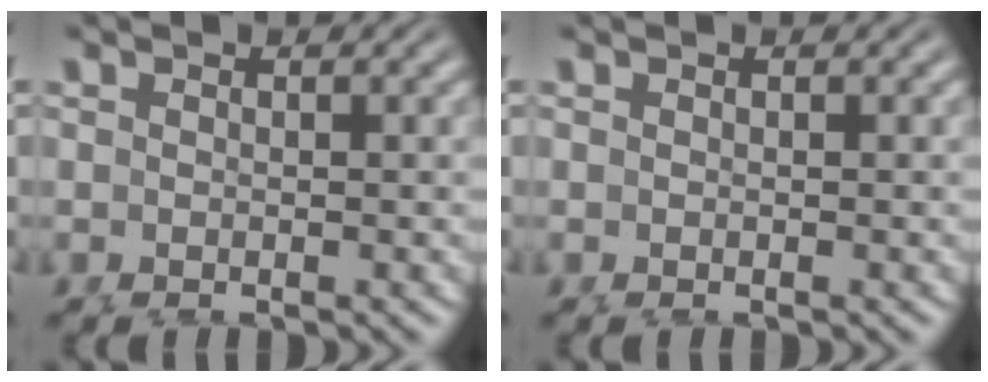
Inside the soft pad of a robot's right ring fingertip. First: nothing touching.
{"total": 0.0}